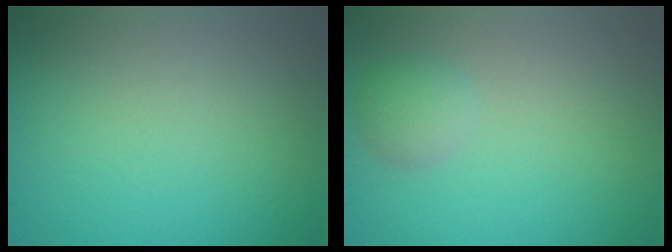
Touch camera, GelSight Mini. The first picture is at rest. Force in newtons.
{"total": 1.8, "press": 1.8, "slide": 0.1}